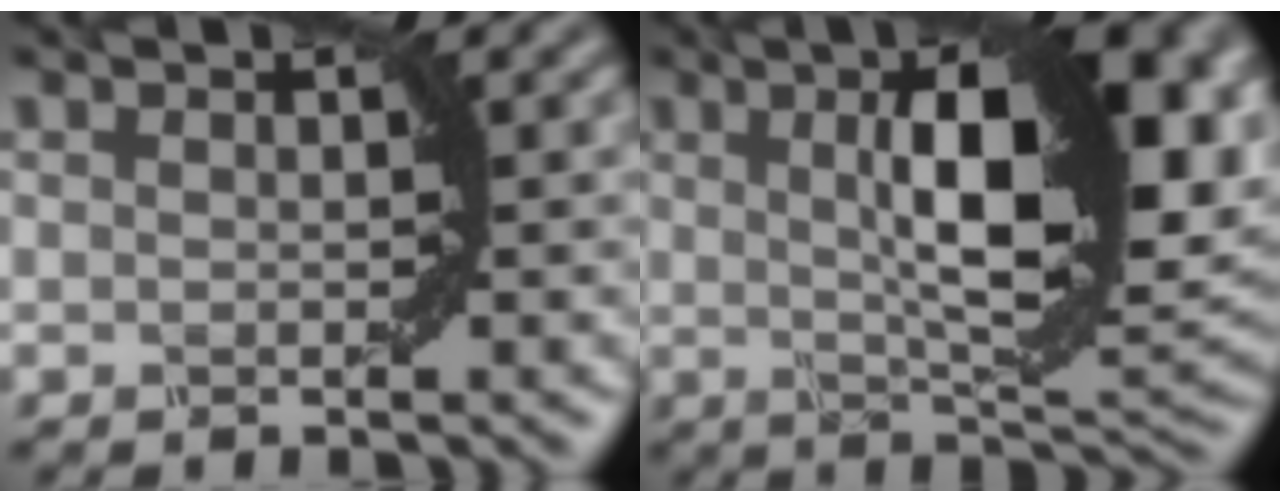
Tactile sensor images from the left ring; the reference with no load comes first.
{"total": 13.6, "force": [2.5, 4.4, 12.6], "torque": [-0.174, 0.010, 0.033]}